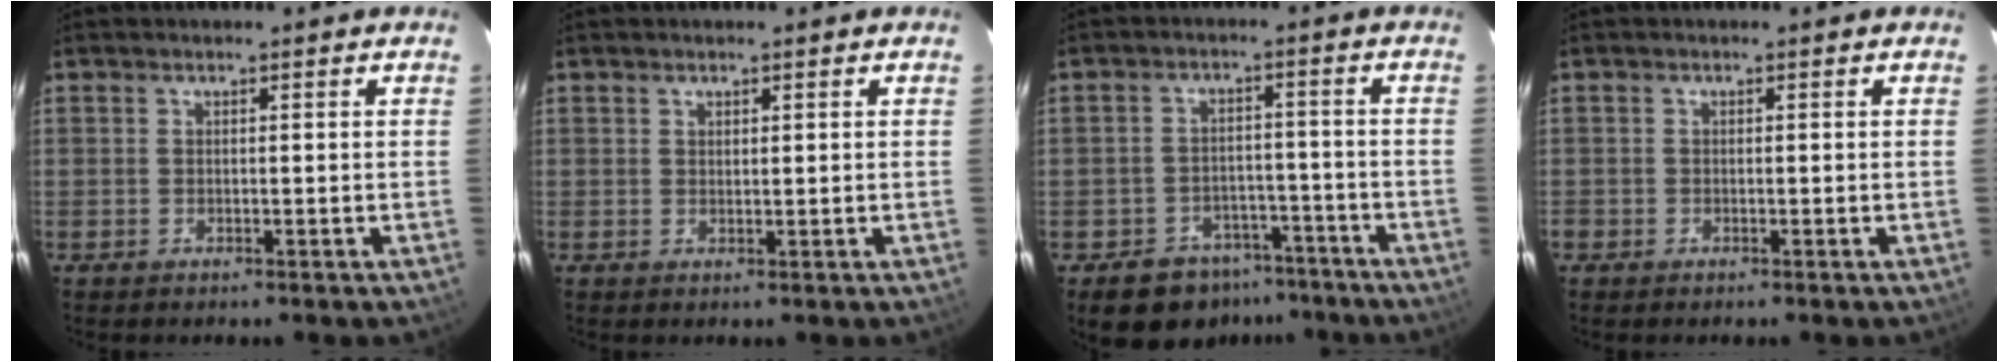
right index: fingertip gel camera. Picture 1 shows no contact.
{"total": 0.9, "force": [0.7, 0.4, 0.3], "torque": [-0.003, 0.001, 0.014]}
{"total": 10.2, "force": [-7.0, 6.9, 2.8], "torque": [-0.063, 0.029, -0.081]}
{"total": 0.9, "force": [-0.6, 0.8, 0.0], "torque": [-0.001, 0.002, -0.011]}